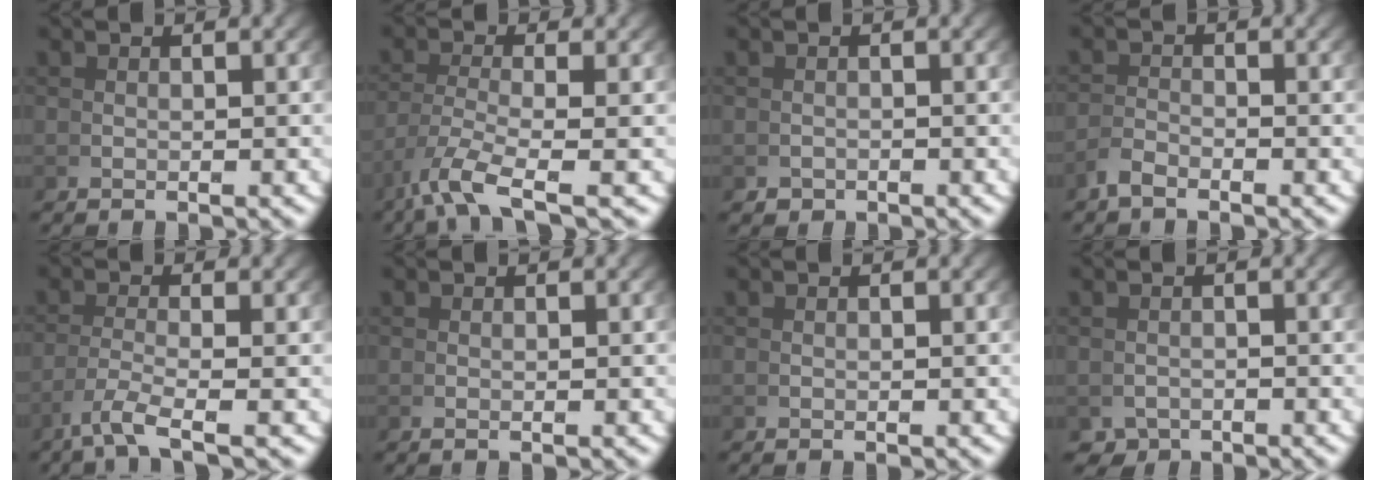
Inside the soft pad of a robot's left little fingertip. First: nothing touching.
{"total": 3.8, "force": [-1.9, 0.7, 3.2], "torque": [-0.083, -0.032, -0.015]}
{"total": 1.1, "force": [-0.9, 0.6, -0.4], "torque": [0.010, -0.010, -0.011]}
{"total": 1.4, "force": [-1.2, -0.7, 0.1], "torque": [0.002, 0.000, -0.026]}
{"total": 3.0, "force": [-1.7, -0.2, 2.5], "torque": [-0.068, -0.021, -0.019]}
{"total": 0.0}
{"total": 0.0}
{"total": 1.9, "force": [-1.5, 1.0, -0.4], "torque": [0.010, -0.017, -0.020]}